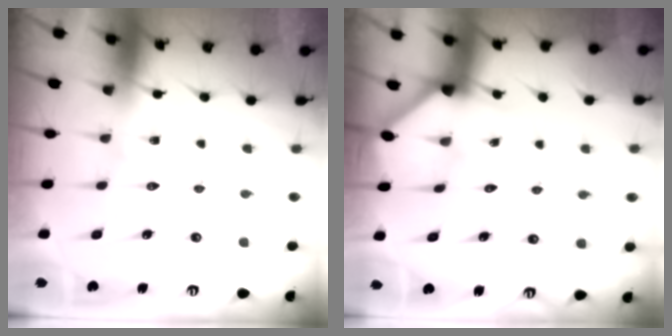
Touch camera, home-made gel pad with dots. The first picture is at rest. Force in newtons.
{"total": 1.9, "press": 1.9, "slide": 0.2}